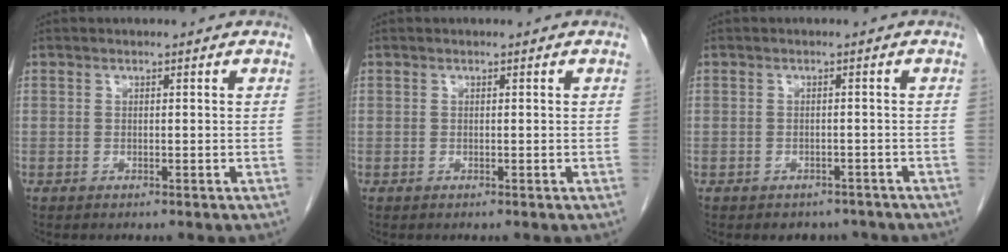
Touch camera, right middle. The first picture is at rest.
{"total": 0.0}
{"total": 3.5, "force": [-3.0, 1.8, 0.3], "torque": [-0.002, 0.004, -0.037]}